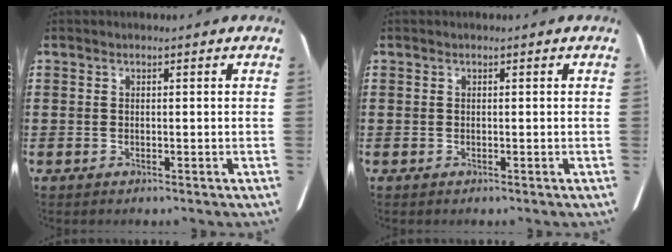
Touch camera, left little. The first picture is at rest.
{"total": 0.0}